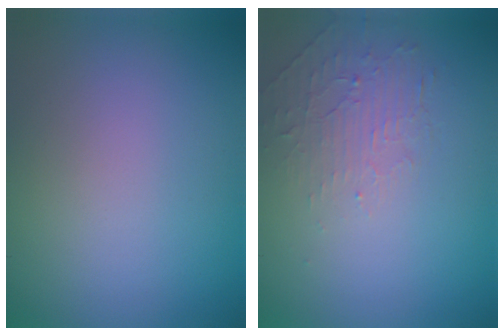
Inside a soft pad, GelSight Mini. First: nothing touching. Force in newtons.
{"total": 1.9, "press": 0.6, "slide": 1.8}